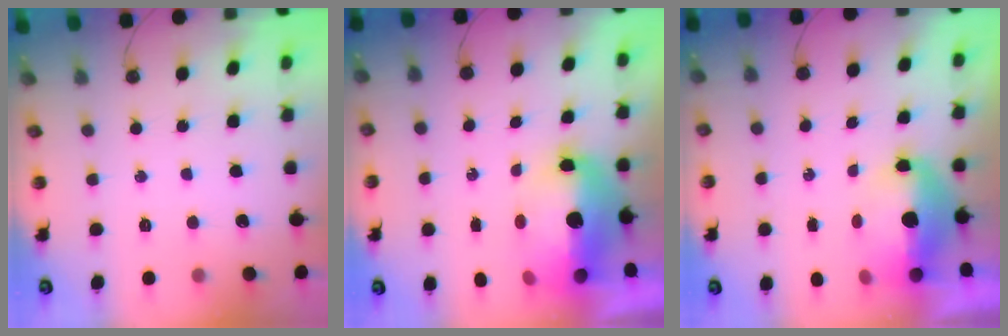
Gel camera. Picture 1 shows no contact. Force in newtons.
{"total": 13.3, "press": 13.1, "slide": 2.3}
{"total": 8.9, "press": 8.8, "slide": 1.1}